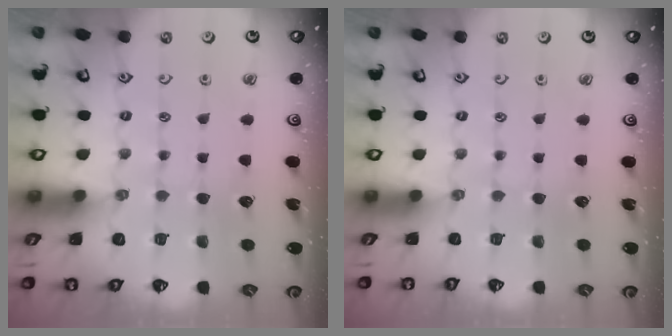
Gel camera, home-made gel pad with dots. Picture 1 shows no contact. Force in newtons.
{"total": 0.0}